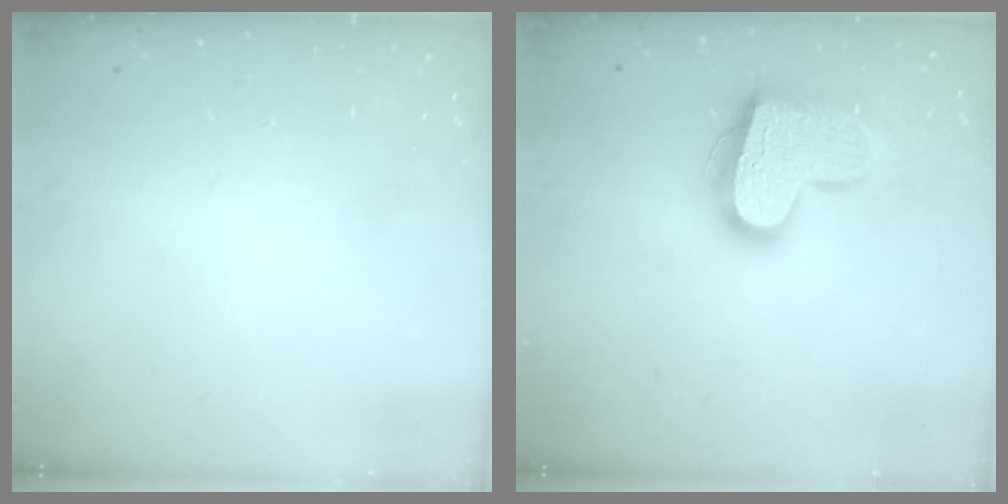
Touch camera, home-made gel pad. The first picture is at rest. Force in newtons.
{"total": 17.4, "press": 17.3, "slide": 1.4}